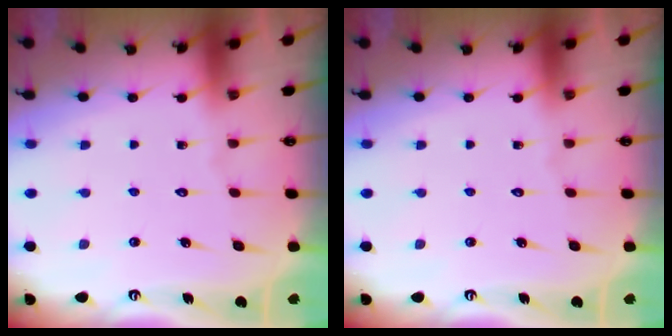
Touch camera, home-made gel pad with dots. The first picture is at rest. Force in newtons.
{"total": 0.0}